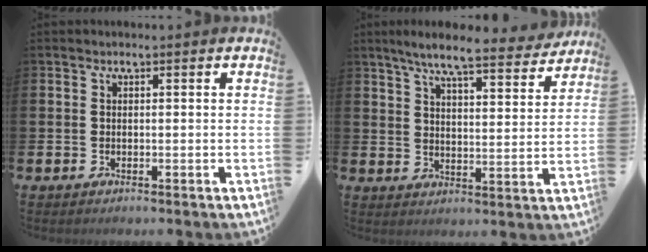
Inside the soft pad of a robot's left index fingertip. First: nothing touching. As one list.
[{"total": 8.0, "force": [7.2, 0.9, 3.4], "torque": [-0.078, -0.037, 0.123]}]